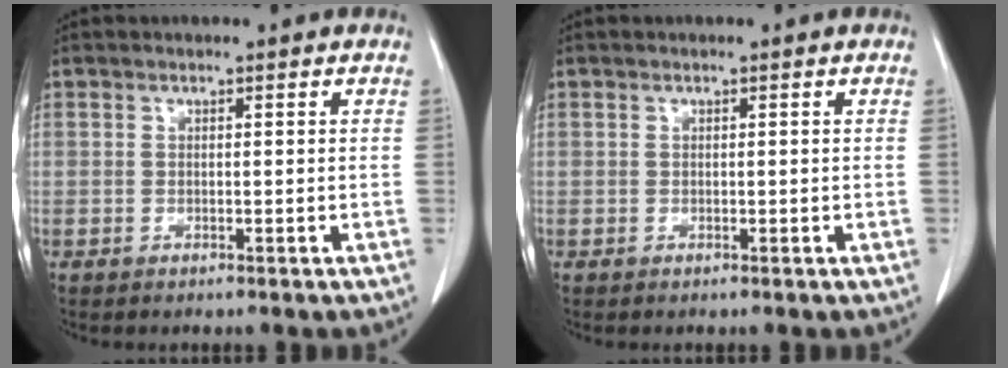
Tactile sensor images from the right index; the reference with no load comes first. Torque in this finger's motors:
{"motor_torque": [0.00, 0.09, 0.04, 0.01]}